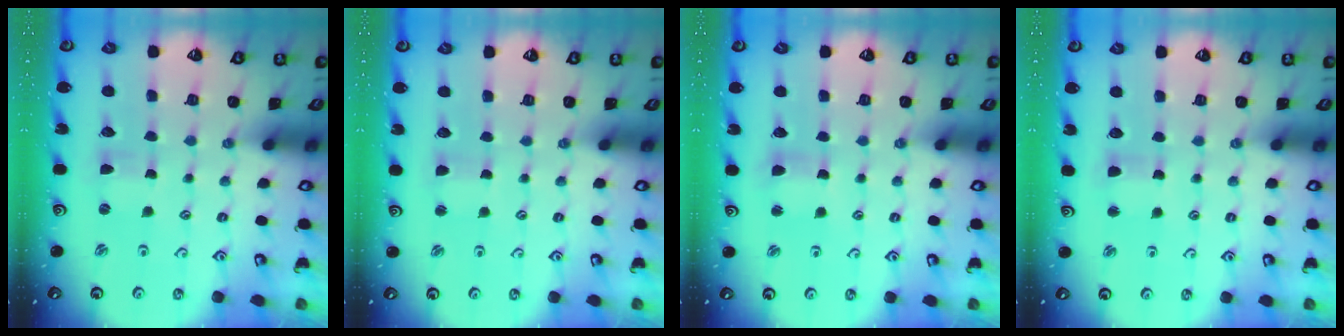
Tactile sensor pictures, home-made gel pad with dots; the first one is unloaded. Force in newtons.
{"total": 1.7, "press": 1.7, "slide": 0.1}
{"total": 2.7, "press": 2.7, "slide": 0.2}
{"total": 2.2, "press": 2.1, "slide": 0.5}